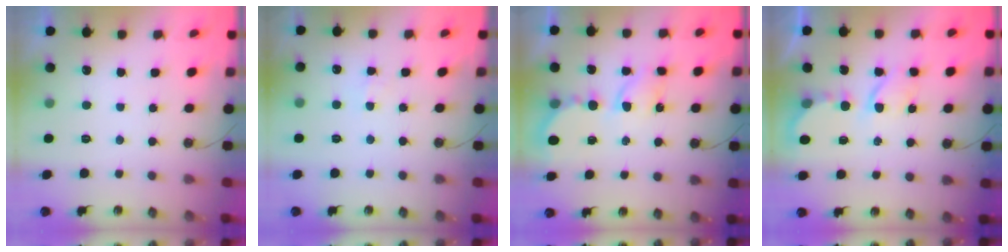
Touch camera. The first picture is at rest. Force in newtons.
{"total": 1.6, "press": 1.5, "slide": 0.3}
{"total": 6.4, "press": 6.3, "slide": 0.6}
{"total": 6.0, "press": 6.0, "slide": 0.5}